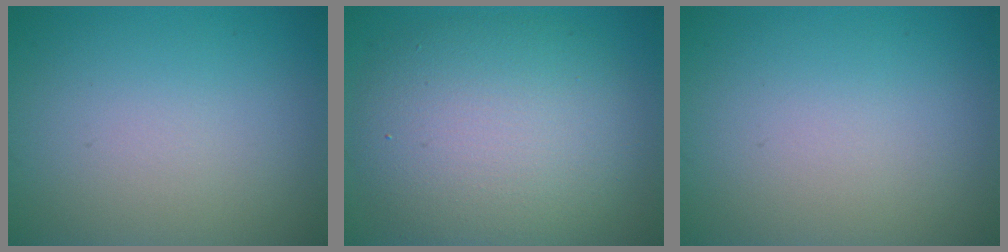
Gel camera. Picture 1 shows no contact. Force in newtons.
{"total": 9.3, "press": 9.3, "slide": 0.4}
{"total": 0.0}